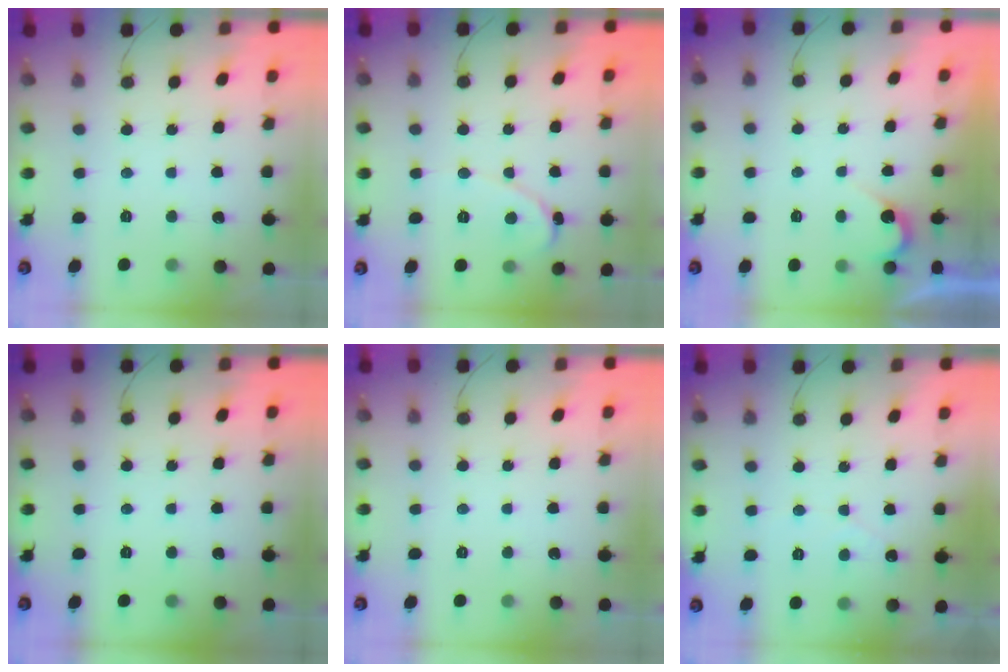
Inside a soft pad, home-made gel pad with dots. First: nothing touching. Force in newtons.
{"total": 1.6, "press": 1.6, "slide": 0.0}
{"total": 3.0, "press": 3.0, "slide": 0.3}
{"total": 0.0}
{"total": 0.0}
{"total": 1.7, "press": 1.7, "slide": 0.0}